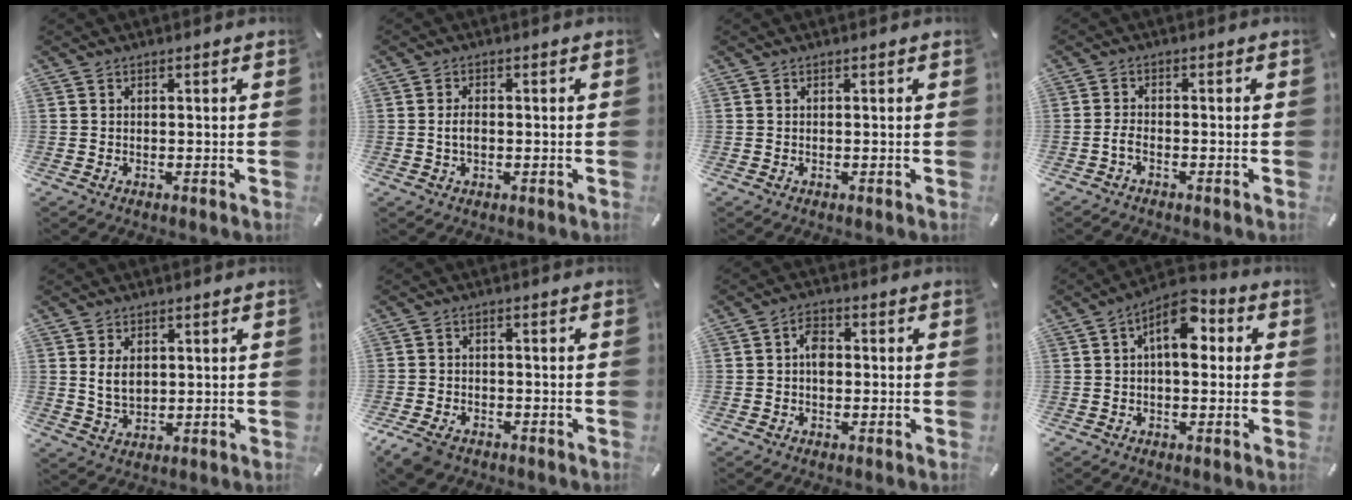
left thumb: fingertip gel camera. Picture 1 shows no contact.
{"total": 2.7, "force": [-0.2, 1.5, 2.2], "torque": [-0.050, 0.001, -0.008]}
{"total": 0.0}
{"total": 2.1, "force": [-1.4, 0.7, 1.4], "torque": [-0.033, 0.004, -0.029]}
{"total": 5.0, "force": [1.4, 3.5, 3.3], "torque": [-0.075, -0.003, 0.022]}
{"total": 4.6, "force": [-3.2, 2.7, 2.0], "torque": [-0.057, 0.009, -0.064]}
{"total": 3.9, "force": [-0.2, 2.7, 2.8], "torque": [-0.043, 0.007, -0.004]}
{"total": 9.4, "force": [2.5, 5.1, 7.5], "torque": [-0.102, -0.010, 0.040]}